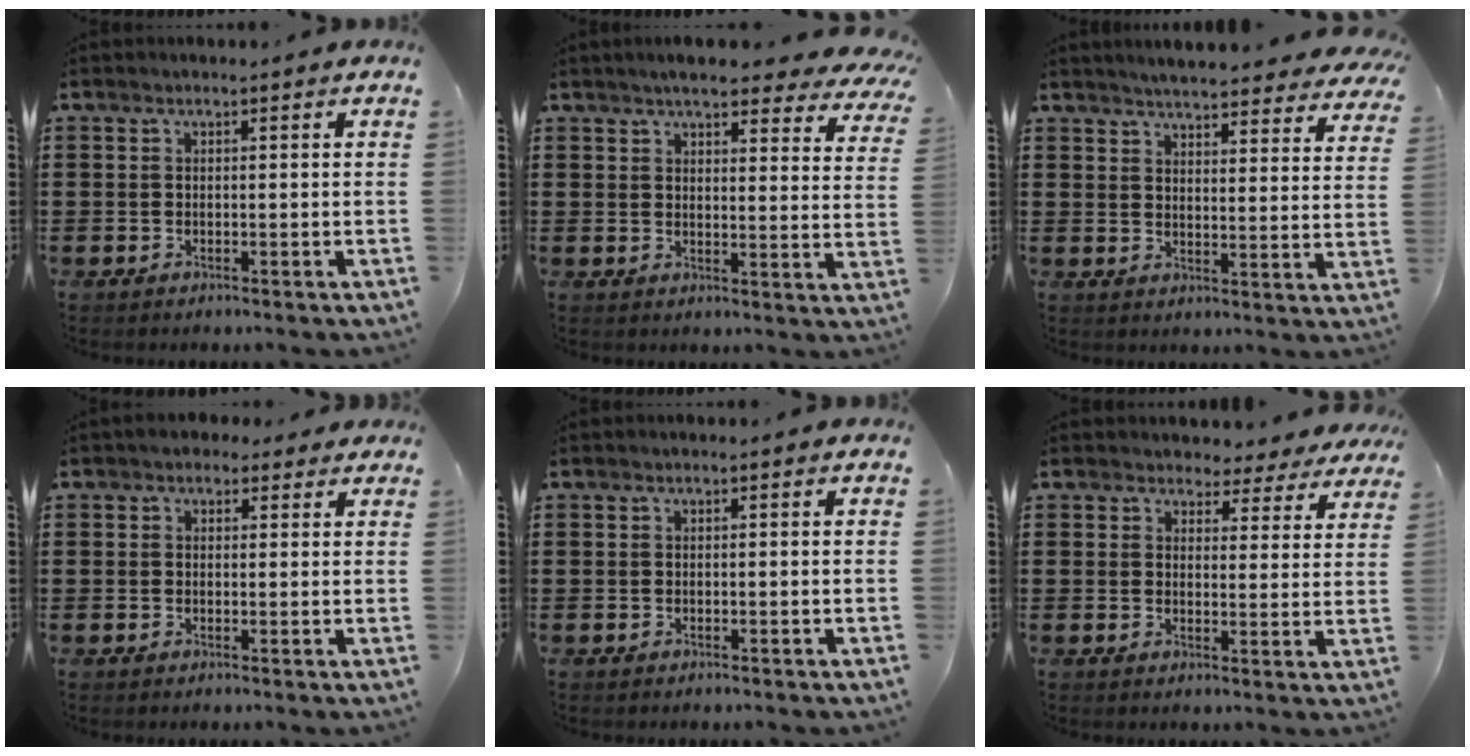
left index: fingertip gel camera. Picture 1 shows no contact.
{"total": 5.8, "force": [5.1, 0.5, 2.7], "torque": [-0.061, -0.016, 0.090]}
{"total": 4.7, "force": [4.6, -0.2, 1.0], "torque": [-0.039, -0.025, 0.081]}
{"total": 2.2, "force": [1.6, 1.5, 0.6], "torque": [-0.010, 0.006, 0.027]}
{"total": 0.0}
{"total": 3.3, "force": [3.1, 1.0, 0.2], "torque": [-0.015, -0.011, 0.054]}